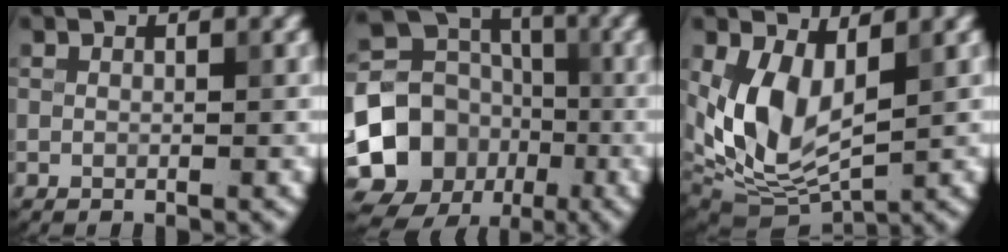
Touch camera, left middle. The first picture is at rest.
{"total": 13.1, "force": [-3.4, 11.6, 4.9], "torque": [-0.105, -0.011, -0.077]}
{"total": 7.0, "force": [1.4, 4.1, 5.5], "torque": [-0.124, -0.019, 0.031]}